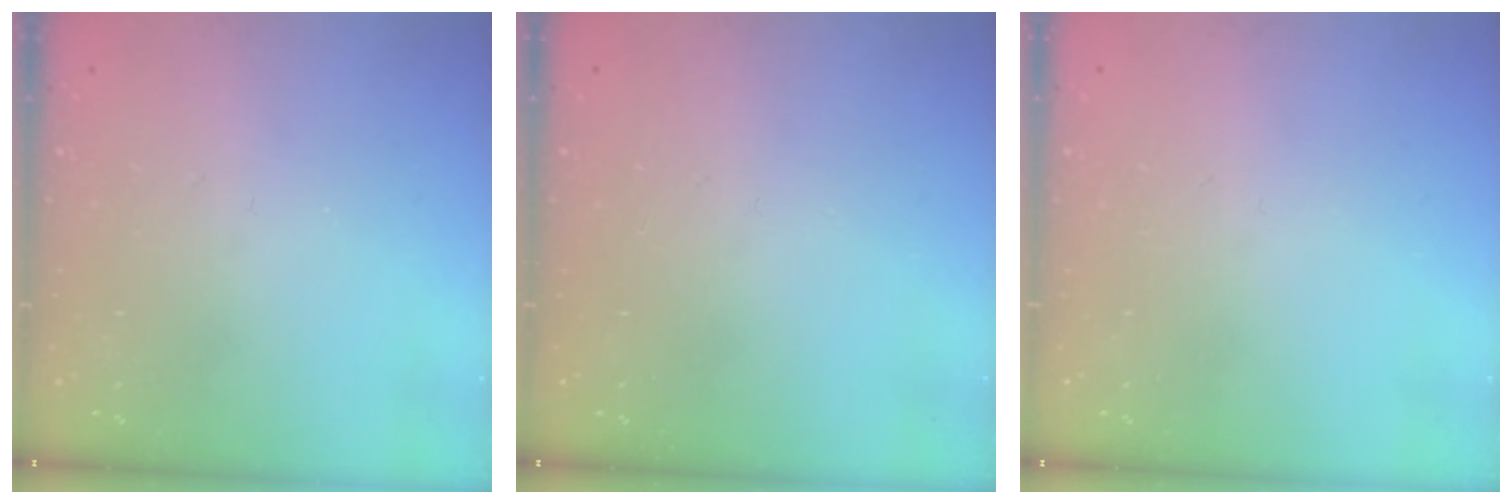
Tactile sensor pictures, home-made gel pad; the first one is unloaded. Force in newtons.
{"total": 0.0}
{"total": 0.0}